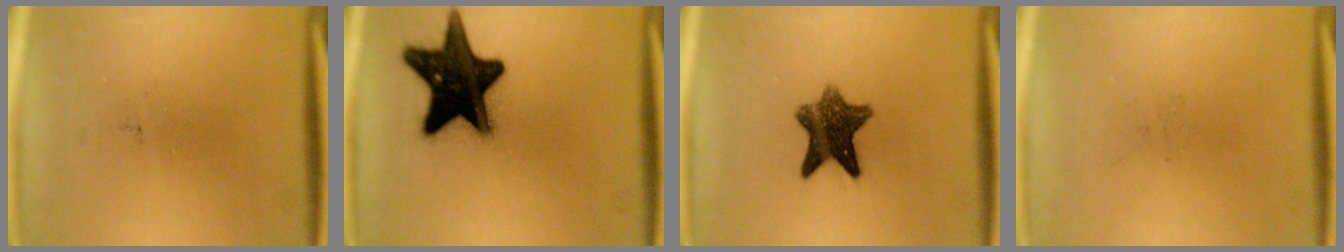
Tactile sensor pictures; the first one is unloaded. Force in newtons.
{"total": 19.0}
{"total": 9.3}
{"total": 0.0}